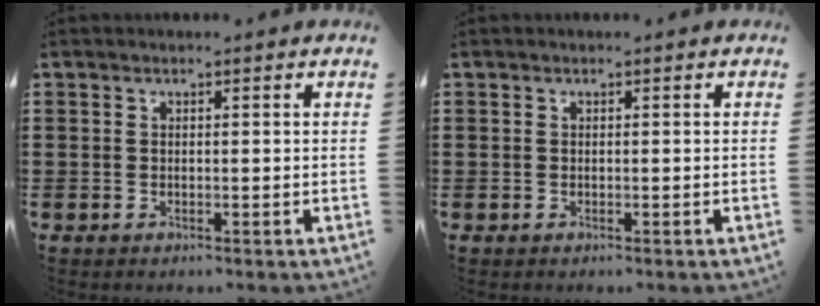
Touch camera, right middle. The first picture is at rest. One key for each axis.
{"total": 0.0}